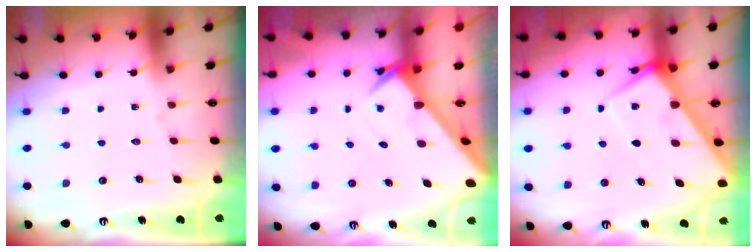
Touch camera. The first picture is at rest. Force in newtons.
{"total": 2.7, "press": 2.7, "slide": 0.1}
{"total": 6.0, "press": 6.0, "slide": 0.6}